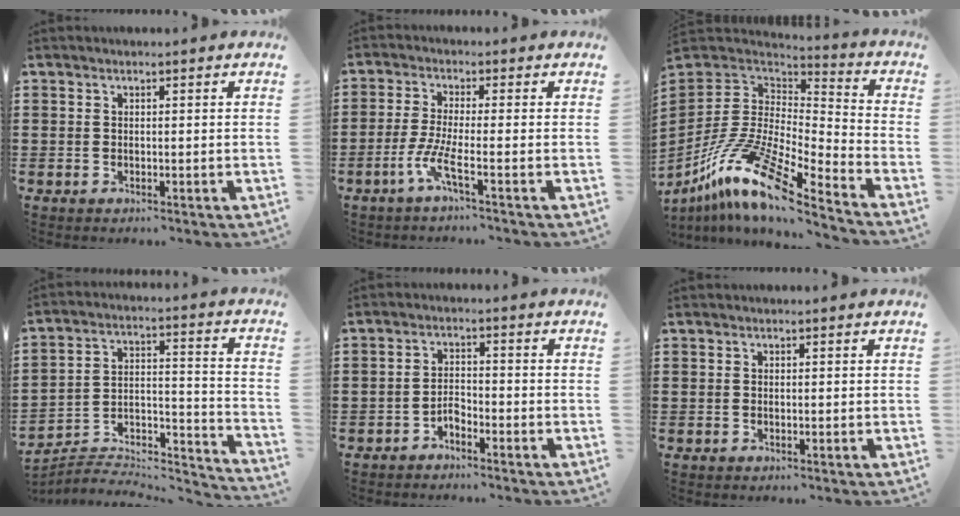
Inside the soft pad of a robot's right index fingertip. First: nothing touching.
{"total": 4.8, "force": [-2.5, 0.0, 4.1], "torque": [-0.100, -0.014, -0.054]}
{"total": 14.7, "force": [-10.2, 3.1, 10.1], "torque": [-0.214, 0.013, -0.200]}
{"total": 5.2, "force": [-4.7, 2.0, 1.1], "torque": [-0.018, 0.004, -0.096]}
{"total": 2.2, "force": [-1.9, 0.8, 0.9], "torque": [-0.022, 0.005, -0.039]}
{"total": 0.0}